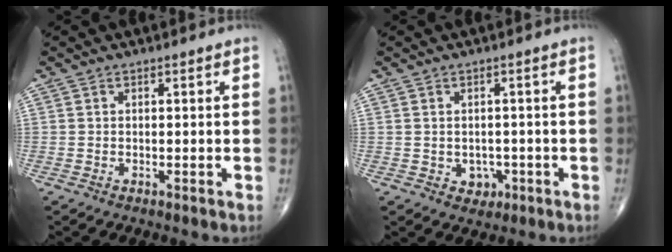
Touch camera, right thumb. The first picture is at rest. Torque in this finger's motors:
{"motor_torque": [-0.22, 0.08, -0.13, -0.10, 0.01]}